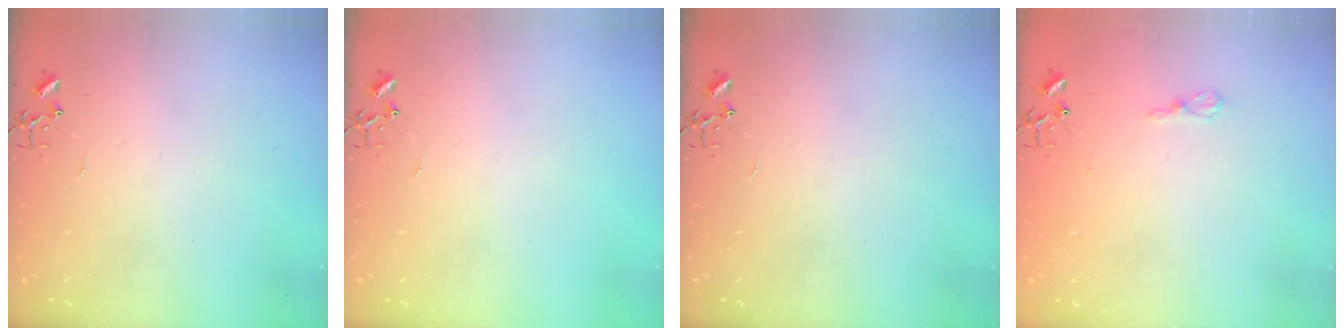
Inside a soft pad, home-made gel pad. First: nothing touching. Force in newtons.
{"total": 0.0}
{"total": 0.0}
{"total": 7.3, "press": 7.3, "slide": 0.9}